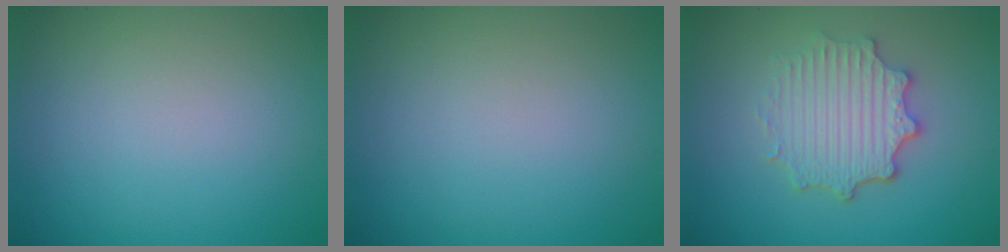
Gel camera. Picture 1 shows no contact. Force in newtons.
{"total": 0.0}
{"total": 4.5, "press": 3.6, "slide": 2.6}